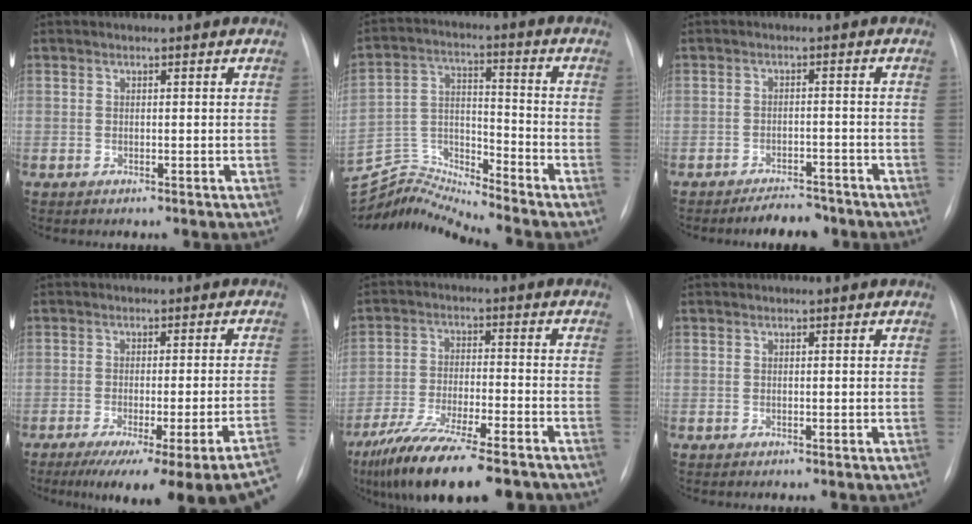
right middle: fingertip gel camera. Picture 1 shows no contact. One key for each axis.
{"total": 10.8, "fx": -10.5, "fy": -2.4, "fz": -0.8, "tx": 0.004, "ty": 0.039, "tz": -0.200}
{"total": 4.7, "fx": -4.2, "fy": 1.5, "fz": 1.5, "tx": -0.020, "ty": -0.002, "tz": -0.062}
{"total": 20.0, "fx": -15.2, "fy": -0.3, "fz": 13.1, "tx": -0.099, "ty": -0.028, "tz": -0.197}
{"total": 17.0, "fx": -13.0, "fy": 3.2, "fz": 10.4, "tx": -0.173, "ty": -0.027, "tz": -0.213}
{"total": 0.0}